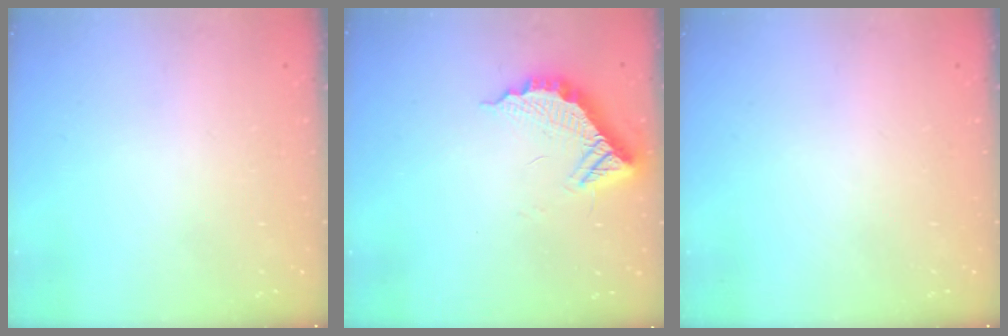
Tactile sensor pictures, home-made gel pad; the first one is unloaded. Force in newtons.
{"total": 11.9, "press": 11.8, "slide": 0.7}
{"total": 0.0}